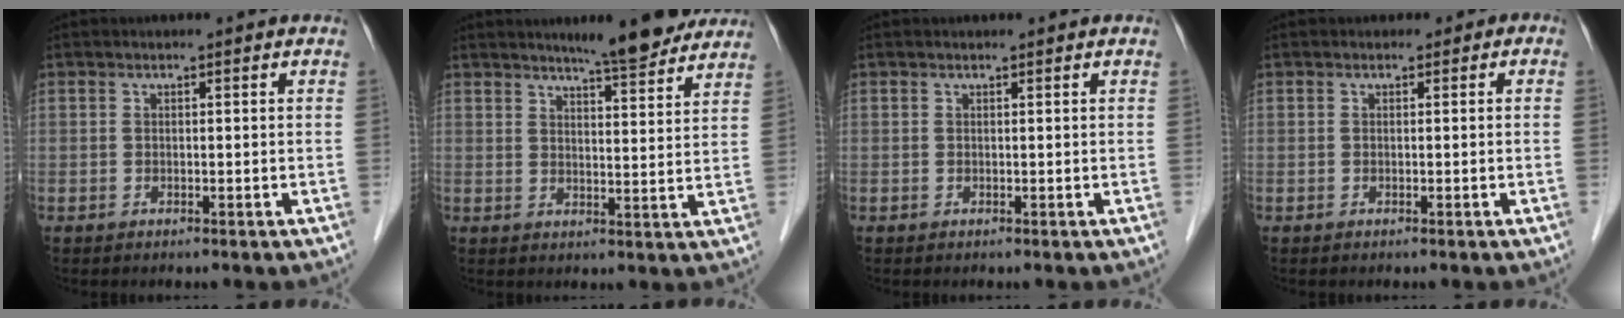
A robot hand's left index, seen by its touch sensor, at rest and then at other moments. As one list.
[{"total": 9.0, "force": [7.9, 0.9, 4.3], "torque": [-0.060, -0.001, 0.101]}, {"total": 0.0}, {"total": 0.6, "force": [-0.2, 0.6, 0.0], "torque": [0.004, 0.004, -0.009]}]